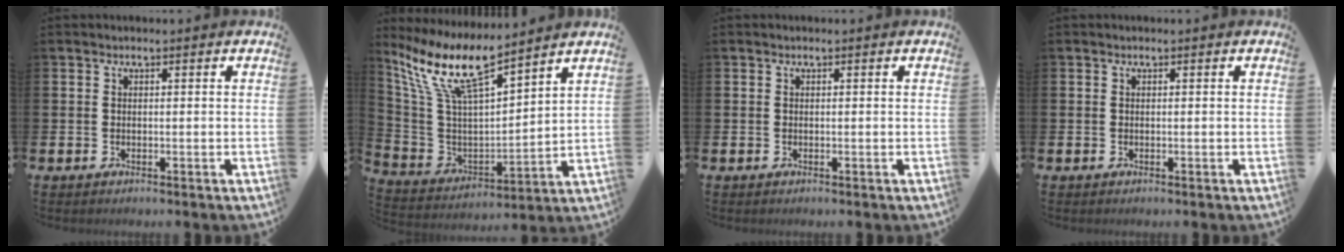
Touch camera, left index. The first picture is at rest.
{"total": 10.5, "force": [8.6, 2.1, 5.8], "torque": [-0.149, -0.046, 0.147]}
{"total": 0.0}
{"total": 0.0}